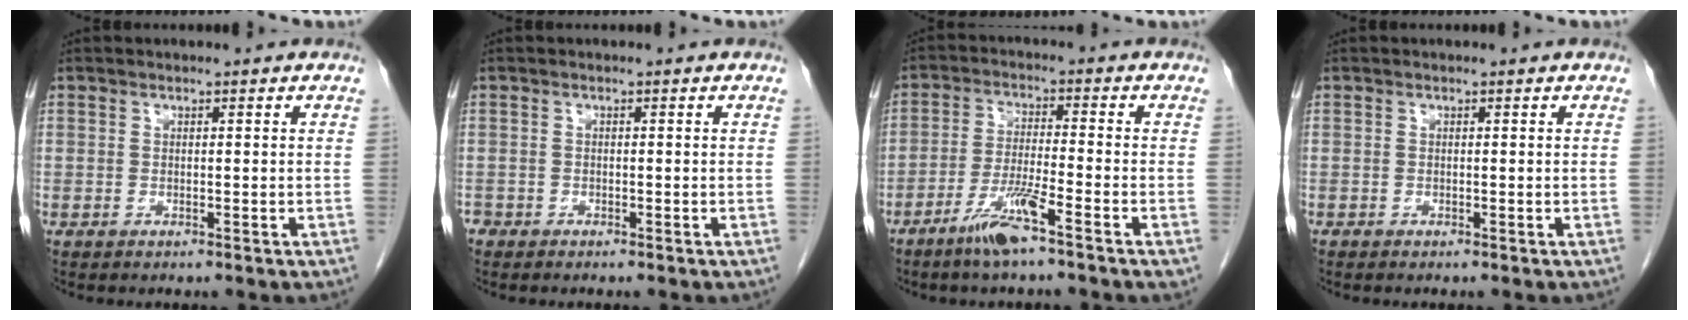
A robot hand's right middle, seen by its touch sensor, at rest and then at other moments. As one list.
[{"total": 1.3, "force": [-0.9, 0.9, 0.3], "torque": [-0.011, 0.000, -0.017]}, {"total": 6.8, "force": [-4.3, -0.4, 5.3], "torque": [-0.105, -0.010, -0.085]}, {"total": 0.0}]